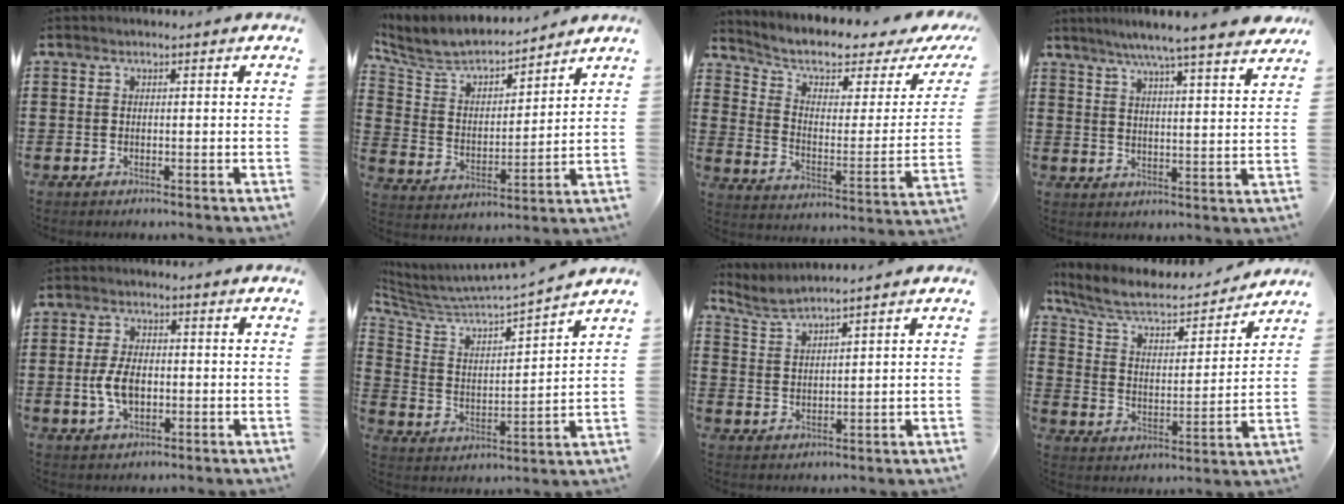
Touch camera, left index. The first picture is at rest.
{"total": 6.4, "force": [5.9, 1.5, 2.1], "torque": [-0.072, -0.039, 0.097]}
{"total": 5.2, "force": [3.3, 2.1, 3.4], "torque": [-0.077, -0.024, 0.052]}
{"total": 6.6, "force": [5.8, -0.8, 2.9], "torque": [-0.076, -0.031, 0.099]}
{"total": 5.8, "force": [-0.7, 3.2, 4.7], "torque": [-0.106, -0.001, -0.018]}
{"total": 4.7, "force": [4.3, 0.4, 1.7], "torque": [-0.061, -0.046, 0.064]}
{"total": 3.8, "force": [3.6, -0.1, 1.1], "torque": [-0.037, -0.015, 0.063]}
{"total": 7.2, "force": [6.1, 2.0, 3.3], "torque": [-0.091, -0.037, 0.102]}